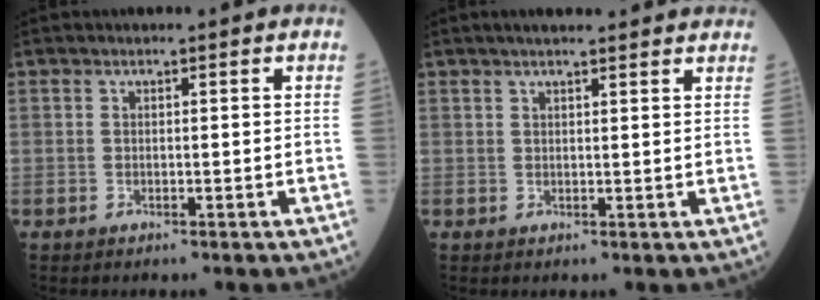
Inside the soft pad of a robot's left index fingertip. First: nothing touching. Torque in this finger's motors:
{"motor_torque": [-0.02, 0.05, -0.21, -0.09]}